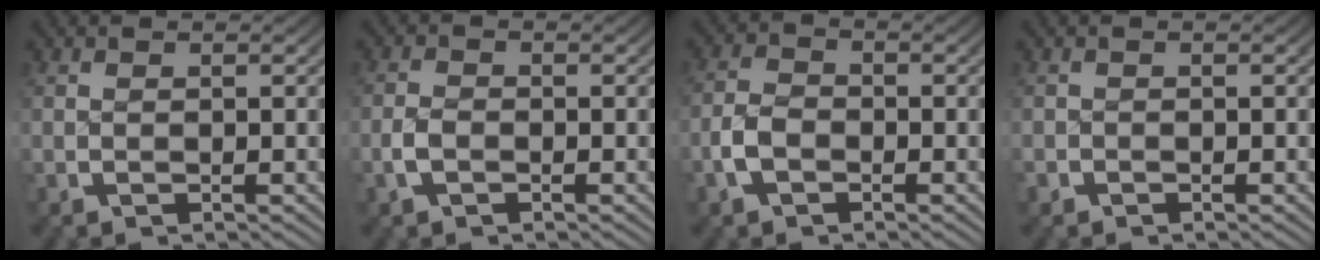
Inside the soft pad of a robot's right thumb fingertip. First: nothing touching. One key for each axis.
{"total": 1.8, "fx": -0.8, "fy": 1.3, "fz": 1.0, "tx": -0.031, "ty": -0.001, "tz": -0.018}
{"total": 2.9, "fx": -1.3, "fy": 2.1, "fz": 1.5, "tx": -0.041, "ty": 0.000, "tz": -0.027}
{"total": 0.9, "fx": -0.5, "fy": 0.7, "fz": -0.1, "tx": -0.001, "ty": -0.003, "tz": -0.012}